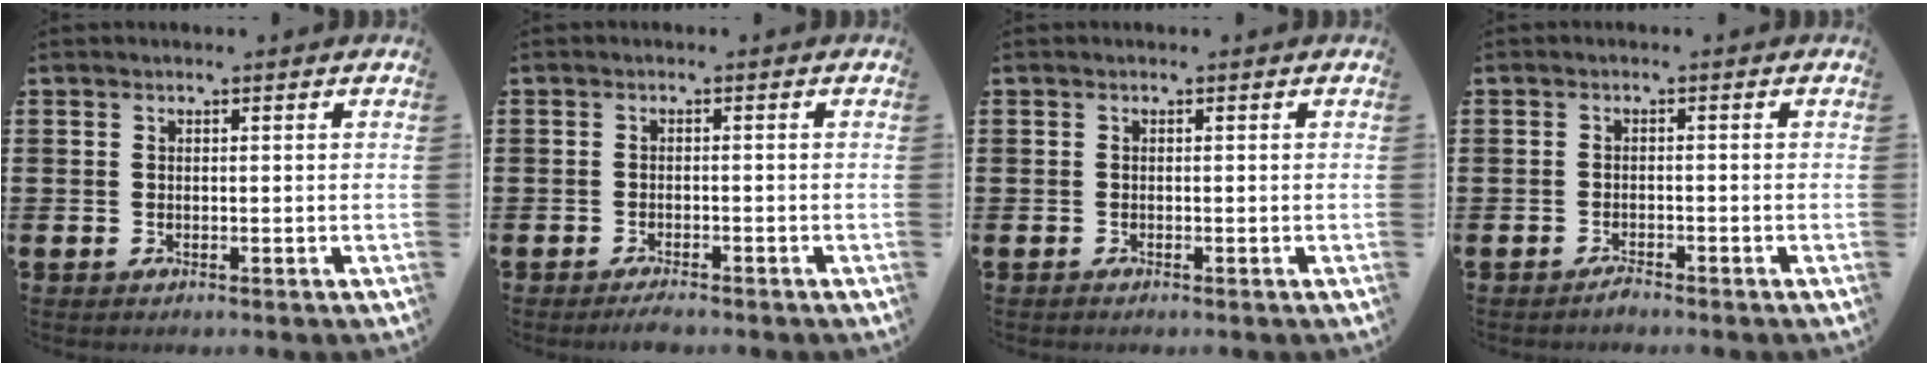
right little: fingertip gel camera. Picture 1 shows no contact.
{"total": 1.4, "force": [-1.2, 0.2, 0.6], "torque": [-0.004, -0.002, -0.027]}
{"total": 0.0}
{"total": 1.1, "force": [-1.1, 0.1, 0.1], "torque": [-0.006, -0.001, -0.022]}